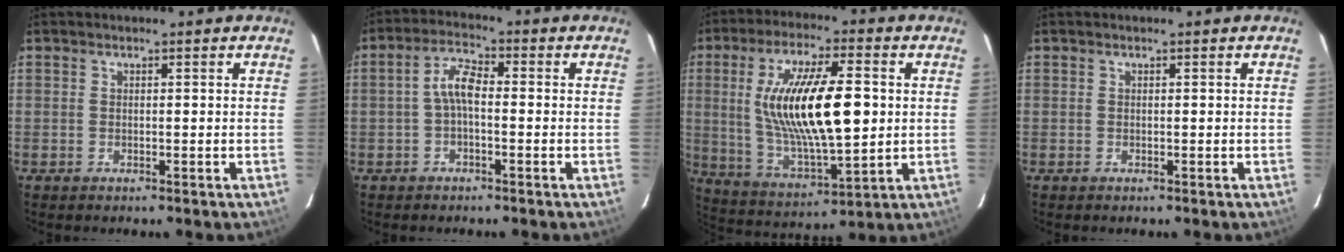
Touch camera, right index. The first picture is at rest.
{"total": 4.4, "force": [-0.9, 1.7, 3.9], "torque": [-0.083, 0.017, -0.019]}
{"total": 19.8, "force": [2.3, 6.4, 18.6], "torque": [-0.348, -0.002, 0.055]}
{"total": 0.0}